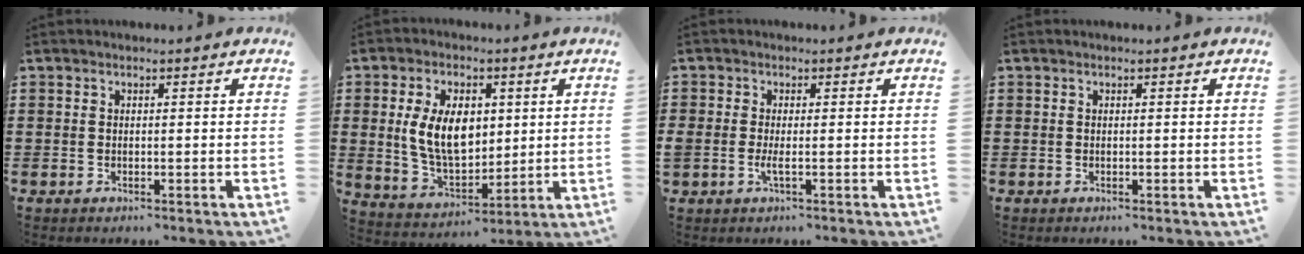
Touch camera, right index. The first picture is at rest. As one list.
[{"total": 9.7, "force": [1.5, 6.1, 7.4], "torque": [-0.164, 0.008, 0.024]}, {"total": 1.7, "force": [-0.5, 0.3, 1.6], "torque": [-0.030, -0.002, -0.008]}, {"total": 0.0}]